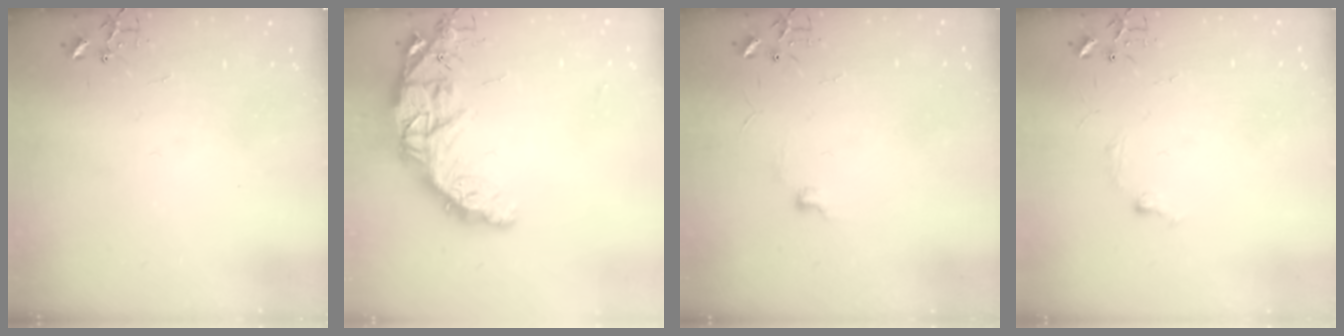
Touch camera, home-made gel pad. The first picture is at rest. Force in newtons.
{"total": 15.2, "press": 15.2, "slide": 1.2}
{"total": 5.6, "press": 5.6, "slide": 0.7}
{"total": 5.8, "press": 5.7, "slide": 0.7}